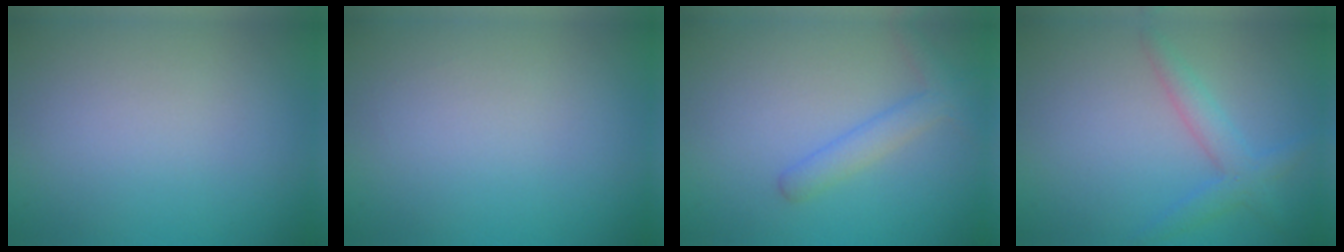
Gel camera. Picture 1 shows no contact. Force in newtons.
{"total": 0.0}
{"total": 2.4, "press": 2.4, "slide": 0.1}
{"total": 2.6, "press": 2.6, "slide": 0.2}